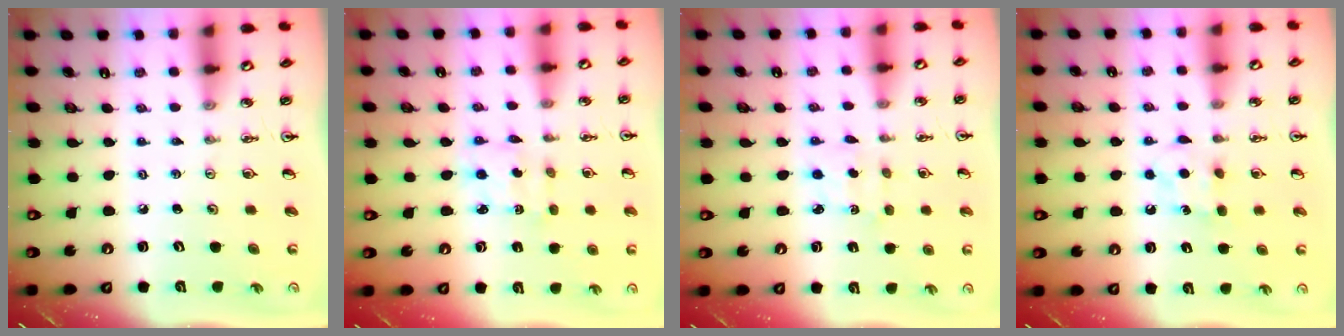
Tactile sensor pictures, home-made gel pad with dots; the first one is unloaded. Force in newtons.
{"total": 2.2, "press": 2.1, "slide": 0.7}
{"total": 2.2, "press": 2.1, "slide": 0.7}
{"total": 6.1, "press": 6.1, "slide": 0.9}